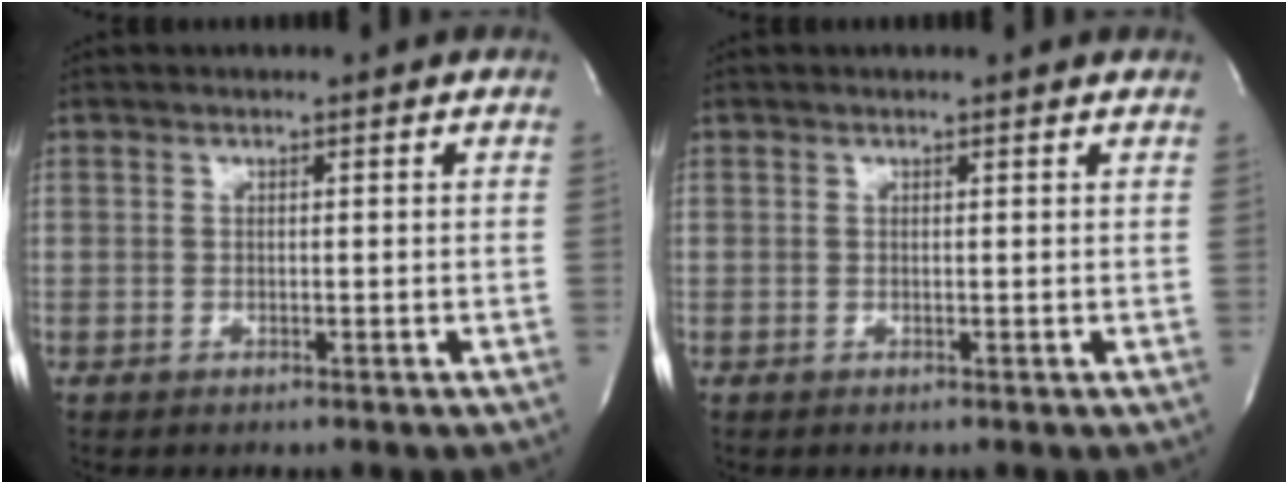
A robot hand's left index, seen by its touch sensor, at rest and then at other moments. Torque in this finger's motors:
{"motor_torque": [-0.05, 0.06, -0.01, -0.03]}